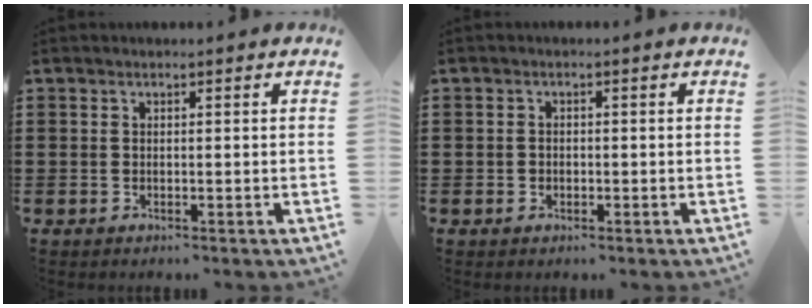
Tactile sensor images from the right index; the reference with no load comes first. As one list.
[{"total": 0.8, "force": [-0.4, 0.7, 0.1], "torque": [-0.003, 0.002, -0.009]}]